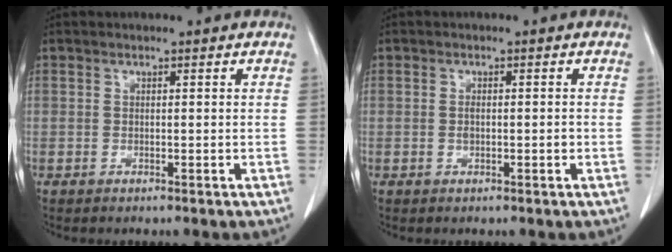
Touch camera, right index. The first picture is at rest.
{"total": 1.5, "force": [-0.2, 0.6, 1.3], "torque": [-0.028, 0.000, -0.002]}